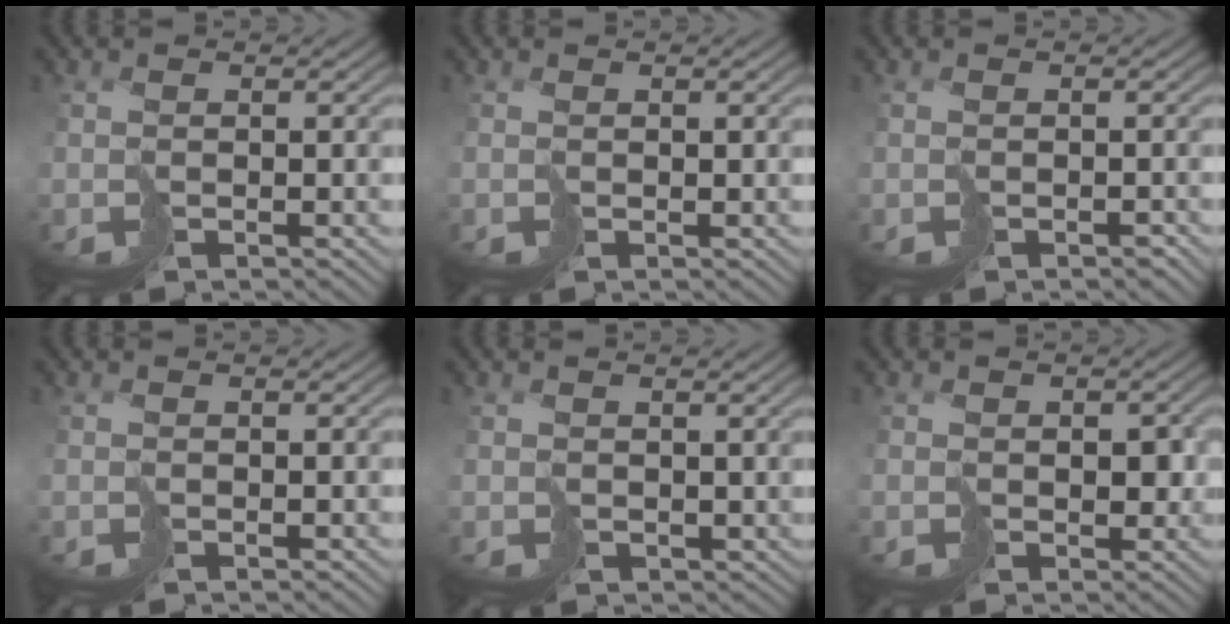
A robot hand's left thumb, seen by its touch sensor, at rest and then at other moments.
{"total": 0.5, "force": [0.5, 0.0, -0.2], "torque": [0.007, 0.001, 0.011]}
{"total": 1.3, "force": [-0.9, 0.8, 0.5], "torque": [0.001, -0.003, -0.016]}
{"total": 0.0}
{"total": 1.4, "force": [0.9, 1.0, 0.3], "torque": [-0.014, -0.003, 0.018]}
{"total": 2.6, "force": [0.5, 2.2, 1.3], "torque": [-0.012, -0.002, 0.015]}